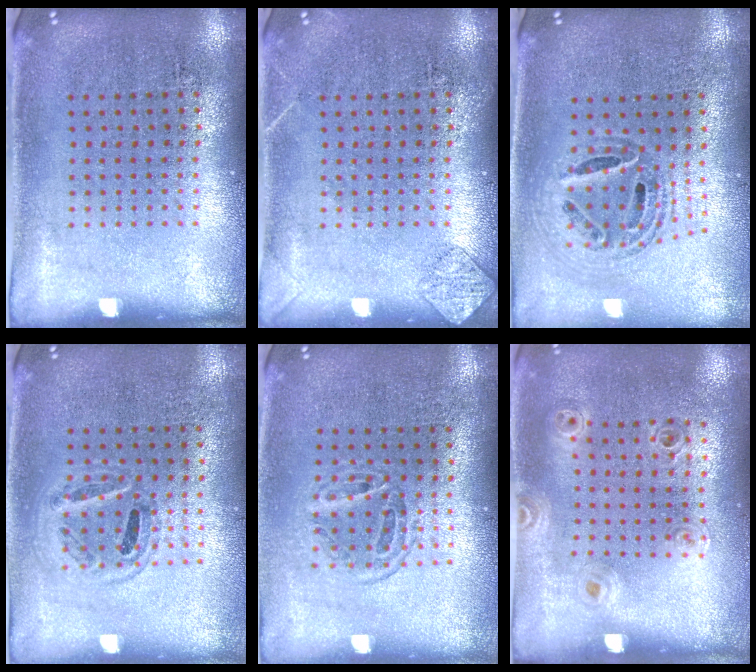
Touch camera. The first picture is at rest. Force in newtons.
{"total": 1.3, "press": 1.3, "slide": 0.1}
{"total": 0.9, "press": 0.9, "slide": 0.2}
{"total": 0.9, "press": 0.9, "slide": 0.1}
{"total": 1.3, "press": 1.1, "slide": 0.7}
{"total": 0.9, "press": 0.9, "slide": 0.1}